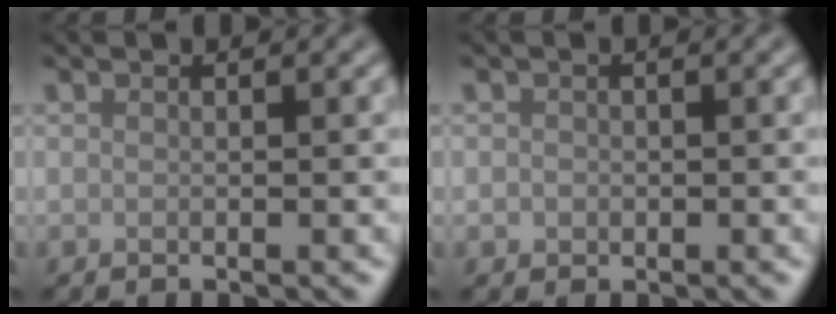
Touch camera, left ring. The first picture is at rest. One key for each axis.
{"total": 0.7, "fx": -0.1, "fy": 0.7, "fz": 0.1, "tx": 0.002, "ty": -0.004, "tz": -0.003}